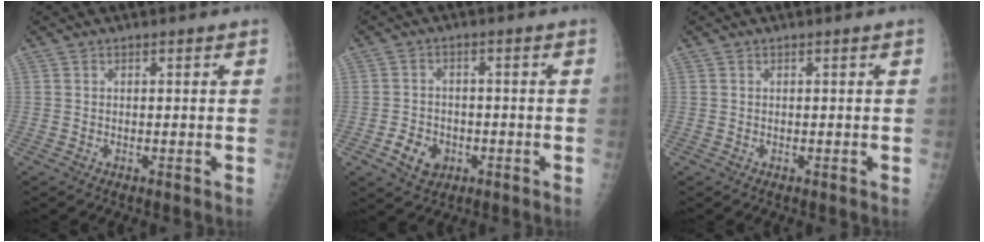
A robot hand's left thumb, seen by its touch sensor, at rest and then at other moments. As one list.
[{"total": 5.6, "force": [-2.2, 4.4, 2.7], "torque": [-0.029, 0.012, -0.032]}, {"total": 0.0}]